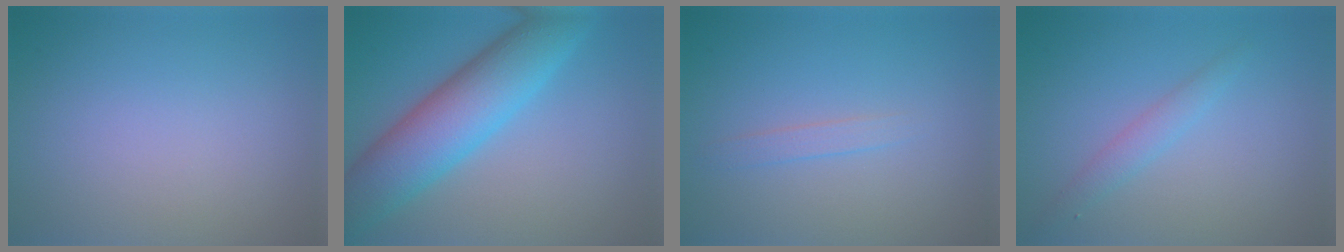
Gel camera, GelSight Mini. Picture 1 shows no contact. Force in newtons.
{"total": 8.8, "press": 8.8, "slide": 0.0}
{"total": 1.1, "press": 1.1, "slide": 0.0}
{"total": 1.7, "press": 1.7, "slide": 0.0}